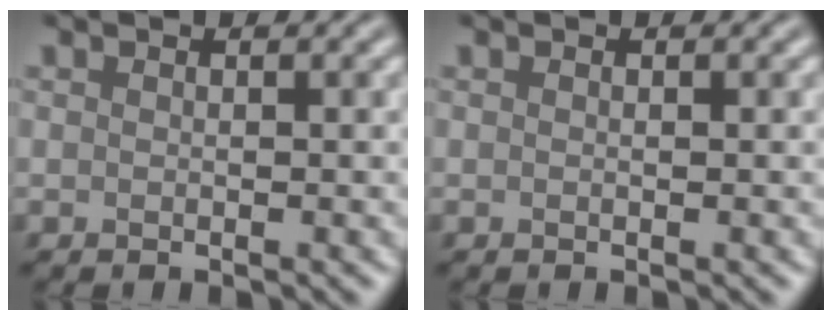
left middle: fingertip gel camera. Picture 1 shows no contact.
{"total": 0.0}